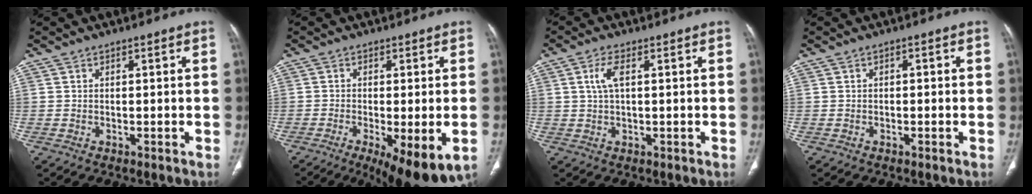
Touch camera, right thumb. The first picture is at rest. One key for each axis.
{"total": 13.1, "fx": -5.9, "fy": 3.8, "fz": 11.1, "tx": -0.153, "ty": -0.013, "tz": -0.082}
{"total": 3.9, "fx": 1.0, "fy": 1.5, "fz": 3.5, "tx": -0.084, "ty": 0.009, "tz": 0.021}
{"total": 0.7, "fx": -0.1, "fy": 0.5, "fz": 0.5, "tx": -0.001, "ty": 0.002, "tz": -0.005}